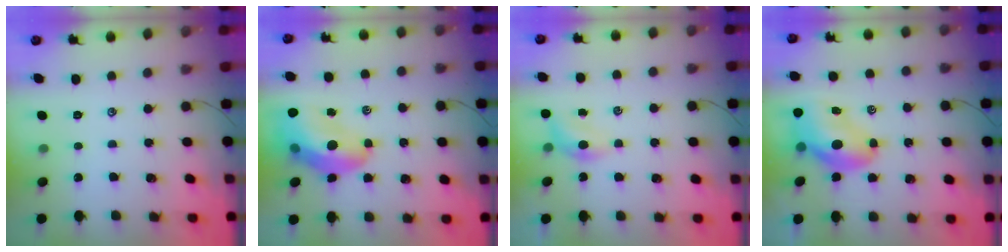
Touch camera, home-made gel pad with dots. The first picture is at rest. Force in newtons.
{"total": 15.5, "press": 14.9, "slide": 4.2}
{"total": 4.0, "press": 3.9, "slide": 0.9}
{"total": 12.0, "press": 11.5, "slide": 3.6}